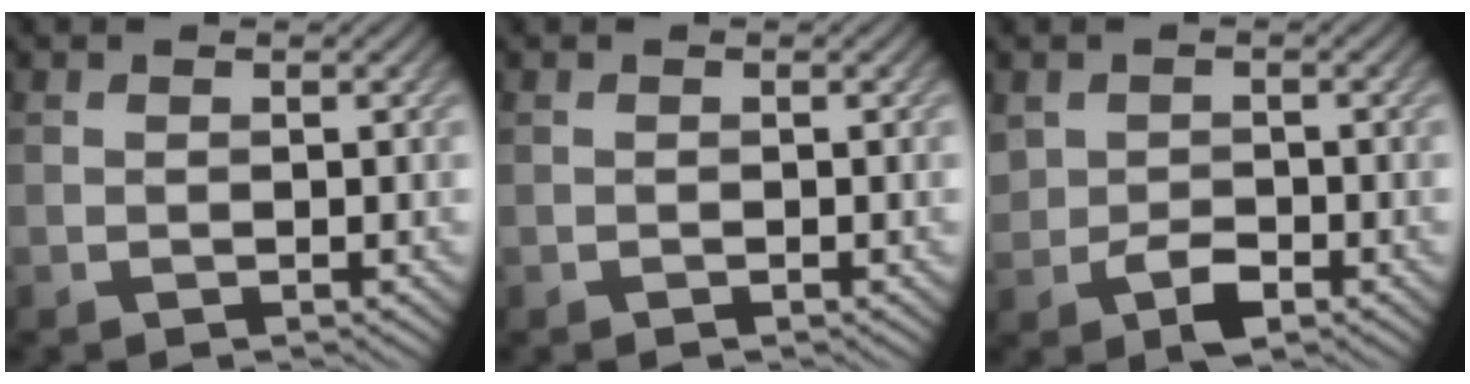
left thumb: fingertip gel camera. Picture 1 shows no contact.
{"total": 0.0}
{"total": 3.3, "force": [-1.3, 2.3, 2.1], "torque": [-0.046, -0.010, -0.025]}